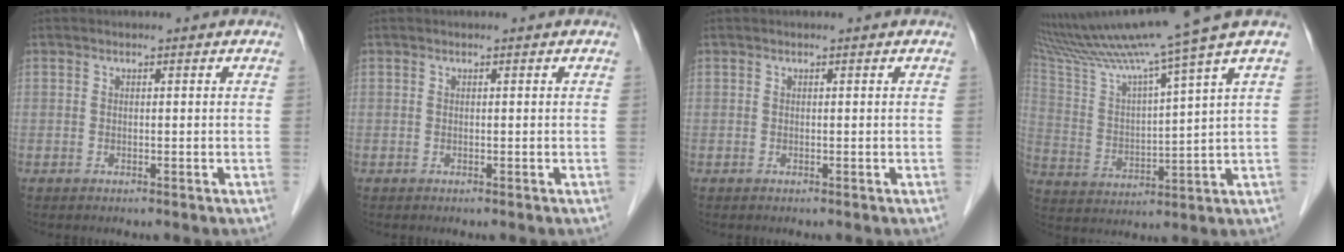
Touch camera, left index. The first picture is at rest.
{"total": 0.0}
{"total": 0.0}
{"total": 16.4, "force": [13.4, -3.2, 8.8], "torque": [-0.160, -0.015, 0.231]}